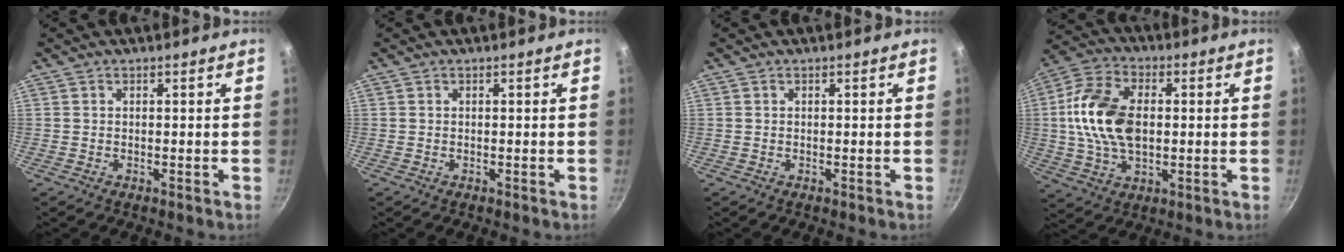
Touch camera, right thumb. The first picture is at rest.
{"total": 0.0}
{"total": 0.0}
{"total": 15.7, "force": [0.9, 9.9, 12.1], "torque": [-0.218, 0.015, 0.007]}